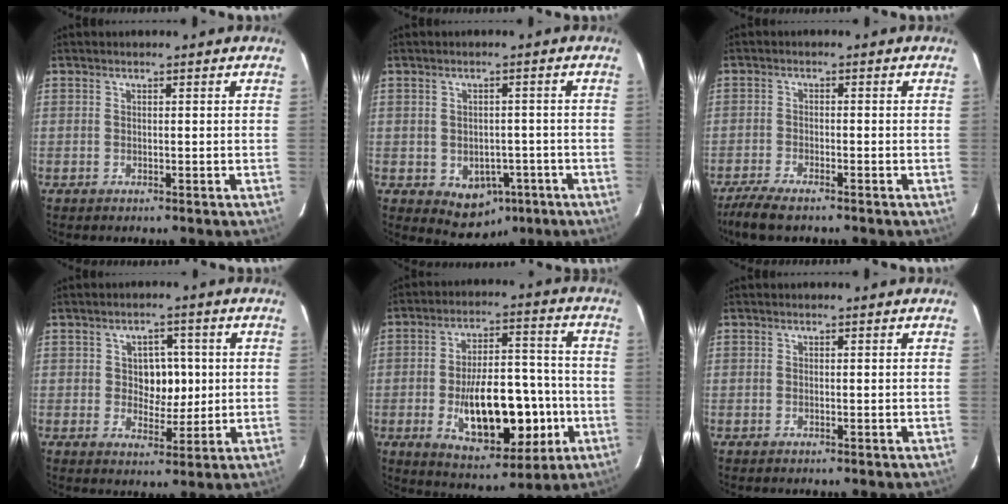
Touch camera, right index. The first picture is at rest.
{"total": 6.4, "force": [-2.5, 4.8, 3.3], "torque": [-0.039, 0.005, -0.023]}
{"total": 6.2, "force": [-4.9, 1.0, 3.5], "torque": [-0.065, -0.014, -0.083]}
{"total": 5.5, "force": [0.7, 3.7, 3.9], "torque": [-0.050, 0.010, 0.017]}
{"total": 16.6, "force": [-4.1, 7.1, 14.4], "torque": [-0.228, 0.015, -0.052]}
{"total": 0.0}